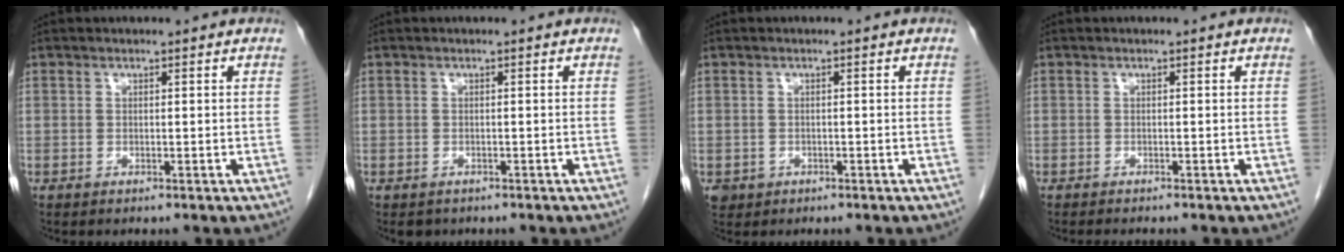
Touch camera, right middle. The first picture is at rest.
{"total": 1.5, "force": [-1.1, 1.0, 0.3], "torque": [-0.008, 0.000, -0.012]}
{"total": 1.9, "force": [-0.8, 1.7, 0.3], "torque": [-0.008, 0.003, -0.007]}
{"total": 1.9, "force": [-1.7, 0.2, 0.7], "torque": [-0.013, -0.005, -0.021]}